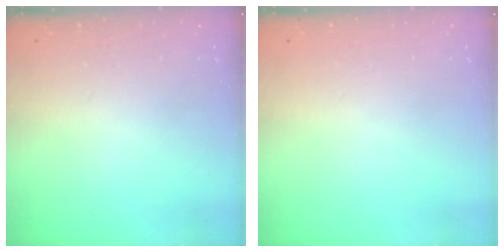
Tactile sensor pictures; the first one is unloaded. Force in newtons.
{"total": 0.0}